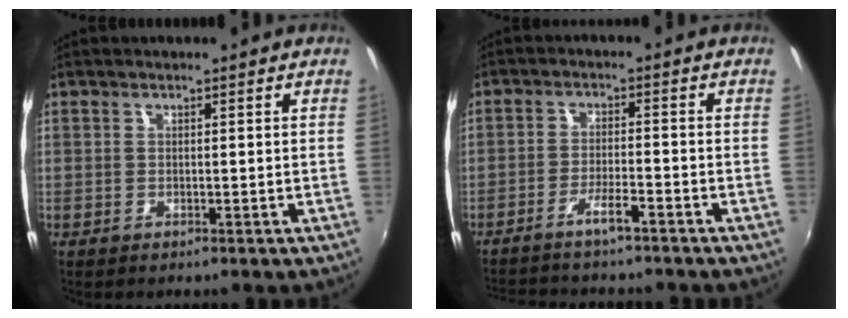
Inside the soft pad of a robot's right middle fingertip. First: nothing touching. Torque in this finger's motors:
{"motor_torque": [1.03, -1.11, 0.11, 0.05]}